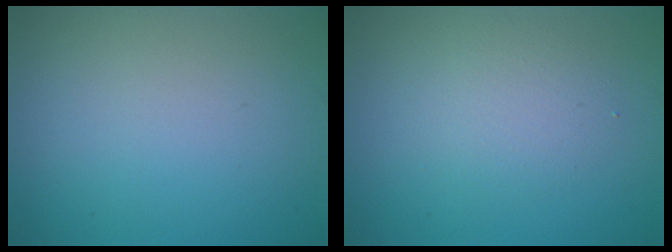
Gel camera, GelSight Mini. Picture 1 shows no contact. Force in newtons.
{"total": 2.4, "press": 2.4, "slide": 0.3}